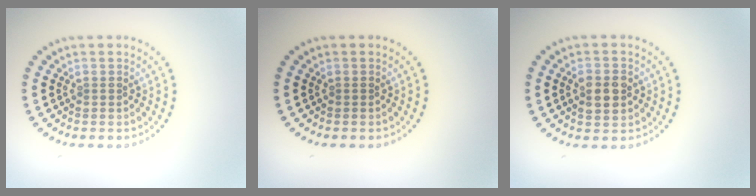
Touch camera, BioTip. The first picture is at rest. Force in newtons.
{"total": 0.0}
{"total": 2.9, "press": 2.9, "slide": 0.1}